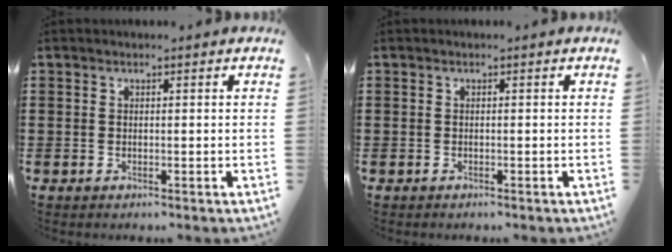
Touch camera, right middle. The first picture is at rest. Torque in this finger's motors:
{"motor_torque": [-1.17, 0.29, -0.02, 0.00]}